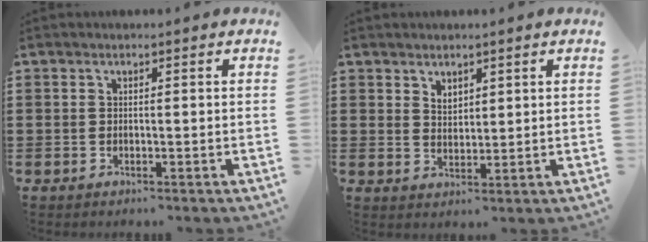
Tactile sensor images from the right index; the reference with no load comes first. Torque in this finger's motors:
{"motor_torque": [-0.07, 0.07, 0.06, 0.02]}